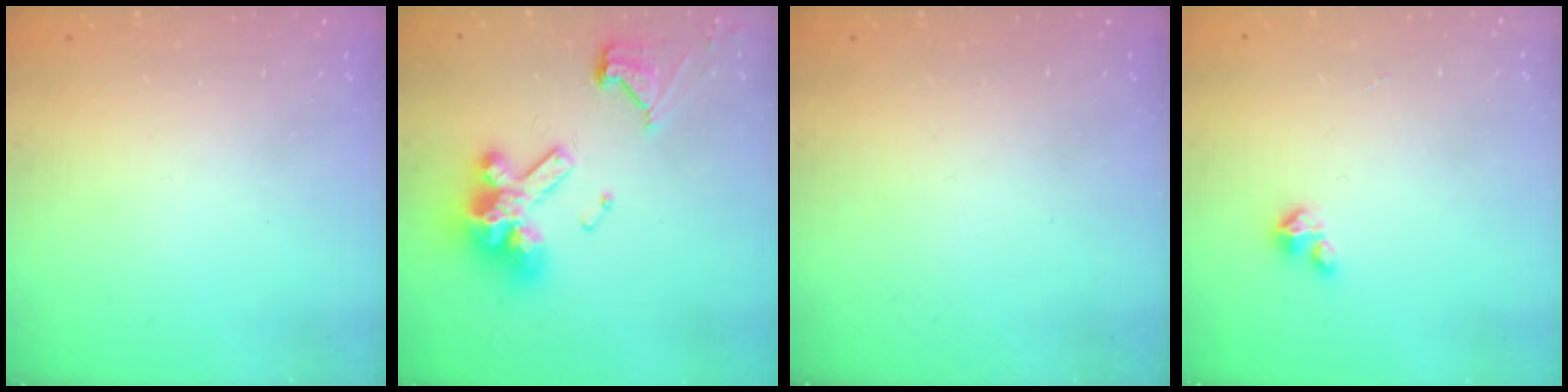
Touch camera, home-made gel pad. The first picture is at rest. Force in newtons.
{"total": 15.0, "press": 14.9, "slide": 1.6}
{"total": 0.0}
{"total": 1.5, "press": 1.5, "slide": 0.2}